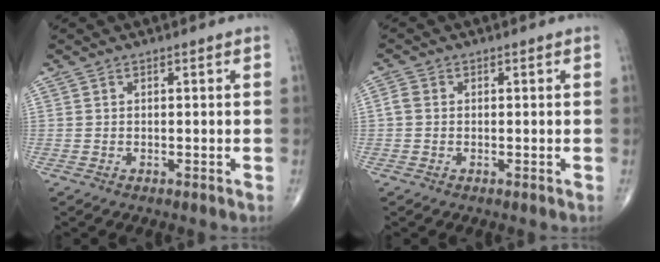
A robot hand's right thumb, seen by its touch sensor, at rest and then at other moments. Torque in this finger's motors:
{"motor_torque": [-0.52, 0.44, 0.10, -0.07, 0.03]}